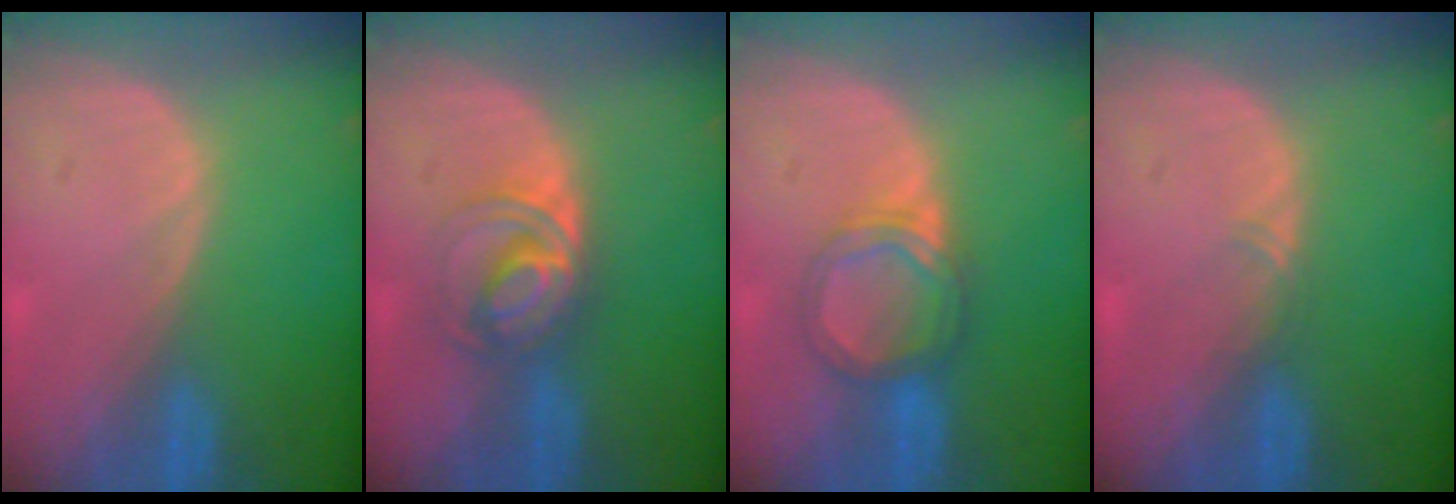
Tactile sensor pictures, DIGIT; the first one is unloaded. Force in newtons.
{"total": 5.8, "press": 5.4, "slide": 2.1}
{"total": 5.3, "press": 5.0, "slide": 1.9}
{"total": 0.8, "press": 0.7, "slide": 0.4}